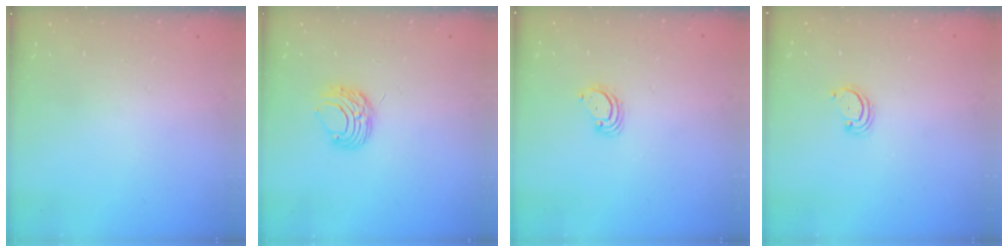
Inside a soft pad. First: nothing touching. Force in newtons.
{"total": 7.4, "press": 7.4, "slide": 0.7}
{"total": 3.4, "press": 3.4, "slide": 0.1}
{"total": 2.5, "press": 2.5, "slide": 0.3}